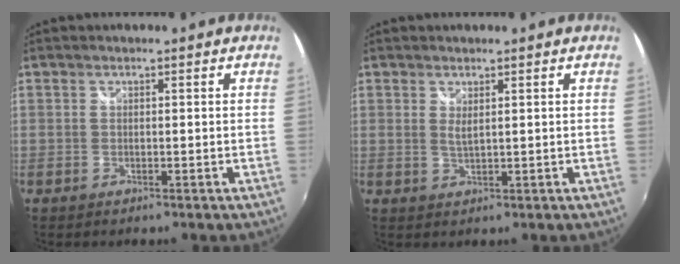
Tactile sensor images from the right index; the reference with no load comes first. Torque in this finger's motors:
{"motor_torque": [0.49, -0.02, 0.23, 0.02]}